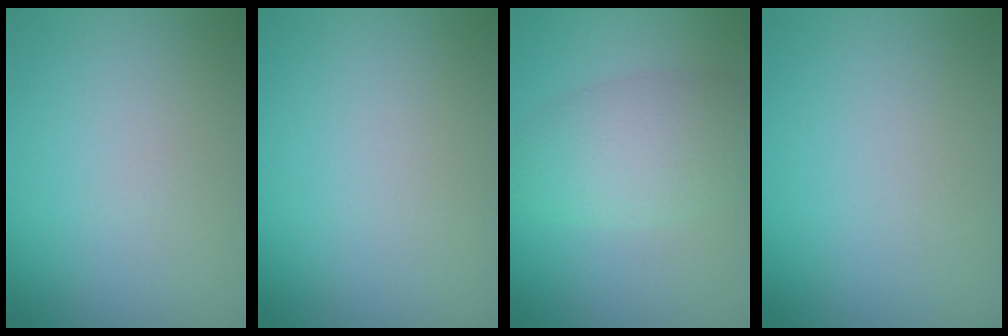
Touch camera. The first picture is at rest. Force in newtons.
{"total": 0.0}
{"total": 5.0, "press": 5.0, "slide": 0.2}
{"total": 0.0}